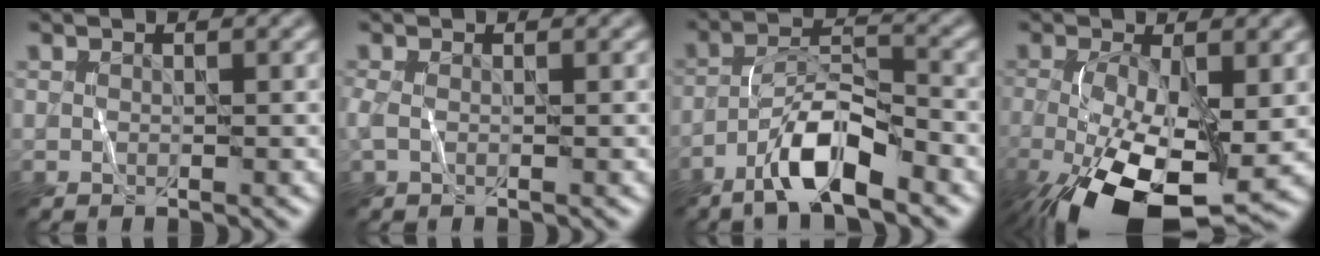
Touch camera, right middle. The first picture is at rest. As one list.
[{"total": 1.0, "force": [-0.2, 0.4, 0.9], "torque": [-0.025, -0.001, -0.010]}, {"total": 6.6, "force": [-4.1, 1.6, 5.0], "torque": [-0.091, 0.013, -0.079]}, {"total": 12.3, "force": [-4.0, 5.6, 10.2], "torque": [-0.196, -0.036, -0.060]}]